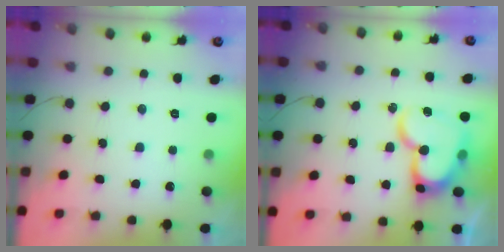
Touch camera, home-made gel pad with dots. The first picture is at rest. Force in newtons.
{"total": 17.8, "press": 17.7, "slide": 1.8}